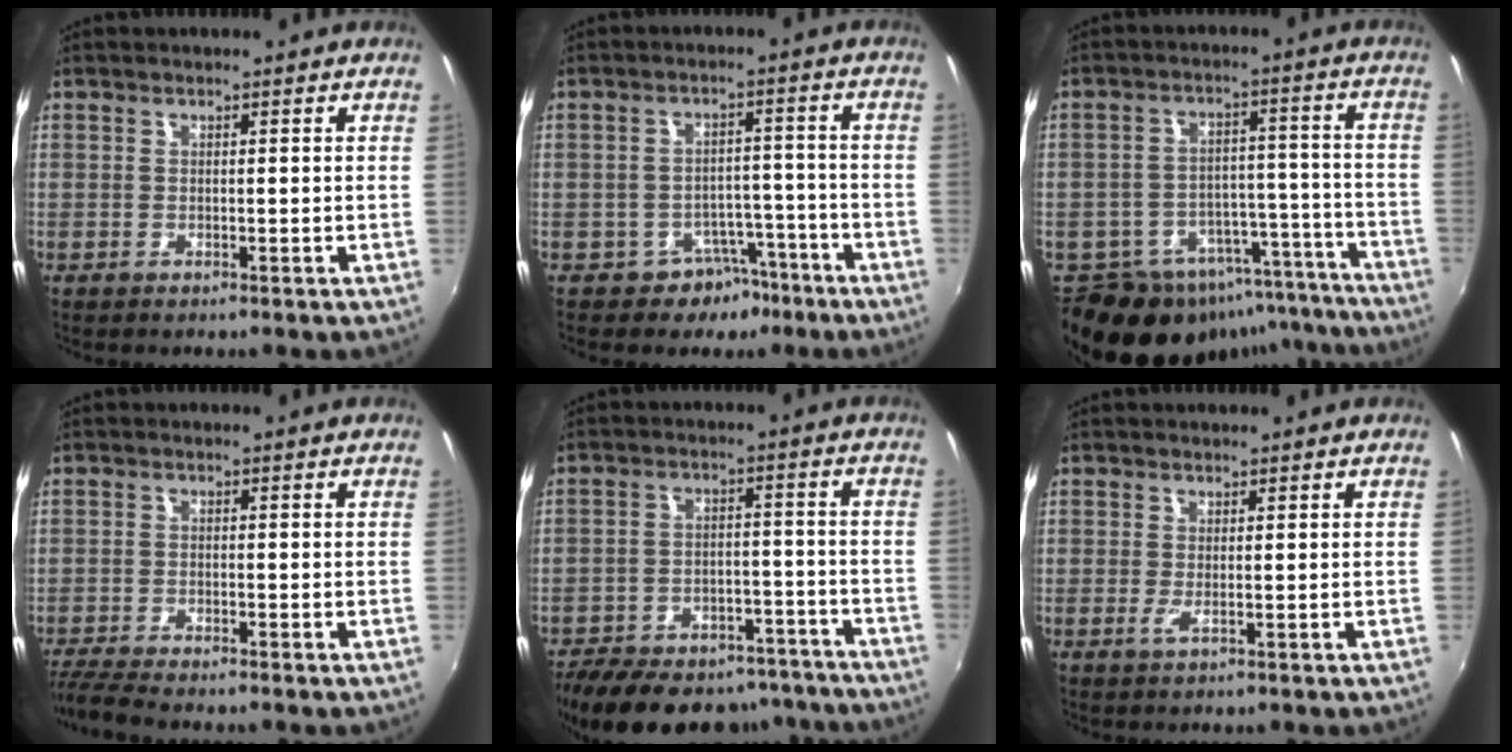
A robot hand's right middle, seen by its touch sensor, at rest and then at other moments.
{"total": 6.3, "force": [-4.3, 4.4, 1.2], "torque": [-0.024, 0.028, -0.050]}
{"total": 20.1, "force": [-16.0, 10.4, 6.2], "torque": [-0.121, 0.040, -0.201]}
{"total": 5.6, "force": [-5.1, 0.0, 2.2], "torque": [-0.066, -0.025, -0.094]}
{"total": 23.5, "force": [-19.3, 9.8, 9.1], "torque": [-0.192, 0.022, -0.253]}
{"total": 1.0, "force": [0.1, -0.2, 0.9], "torque": [-0.021, -0.005, 0.001]}